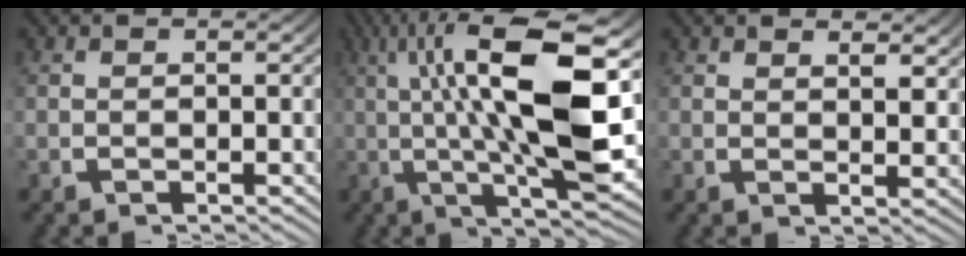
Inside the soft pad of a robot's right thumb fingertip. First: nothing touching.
{"total": 15.2, "force": [1.8, 5.4, 14.1], "torque": [-0.237, -0.018, 0.034]}
{"total": 2.3, "force": [1.9, 0.7, 1.0], "torque": [-0.005, -0.008, 0.031]}